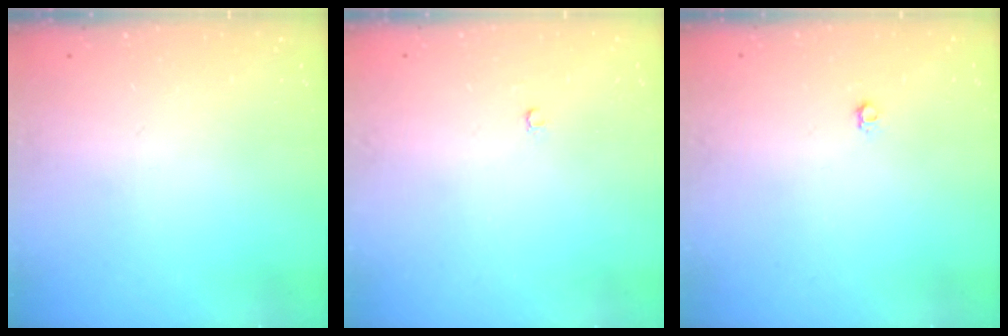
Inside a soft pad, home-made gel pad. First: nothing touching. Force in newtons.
{"total": 2.0, "press": 2.0, "slide": 0.4}
{"total": 3.6, "press": 3.5, "slide": 0.8}